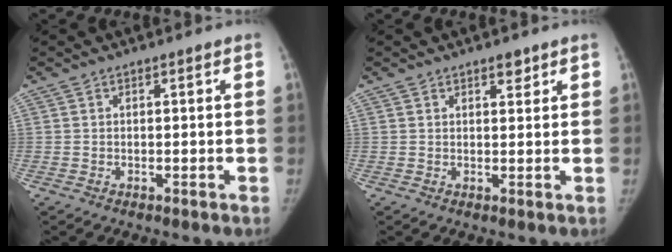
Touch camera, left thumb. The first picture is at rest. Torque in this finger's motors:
{"motor_torque": [0.22, -0.14, 0.26, -0.34, 0.05]}